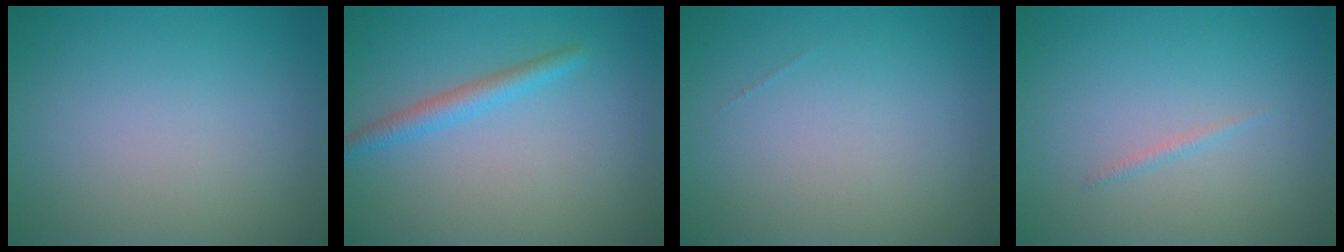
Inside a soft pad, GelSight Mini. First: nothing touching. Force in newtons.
{"total": 2.0, "press": 2.0, "slide": 0.1}
{"total": 0.0}
{"total": 0.5, "press": 0.5, "slide": 0.1}